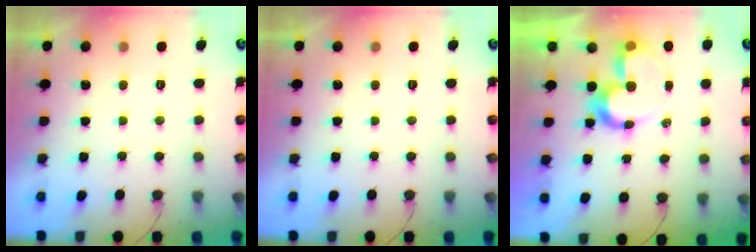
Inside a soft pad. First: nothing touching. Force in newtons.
{"total": 0.0}
{"total": 9.8, "press": 9.8, "slide": 0.6}